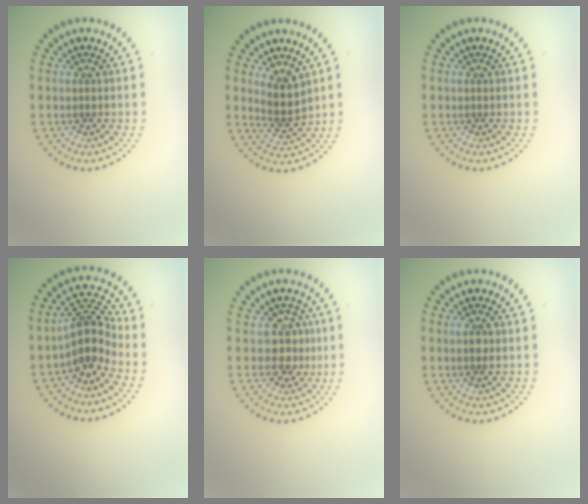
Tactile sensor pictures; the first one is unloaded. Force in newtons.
{"total": 2.7, "press": 2.2, "slide": 1.5}
{"total": 0.0}
{"total": 3.7, "press": 2.8, "slide": 2.4}
{"total": 2.4, "press": 2.0, "slide": 1.3}
{"total": 1.5, "press": 1.3, "slide": 0.6}